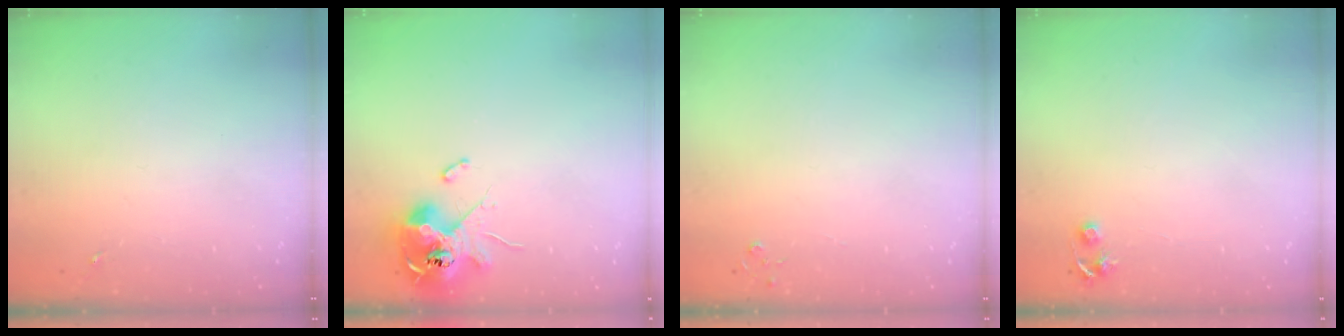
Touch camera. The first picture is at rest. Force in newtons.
{"total": 12.0, "press": 11.8, "slide": 1.9}
{"total": 2.7, "press": 2.7, "slide": 0.3}
{"total": 4.8, "press": 4.8, "slide": 0.6}